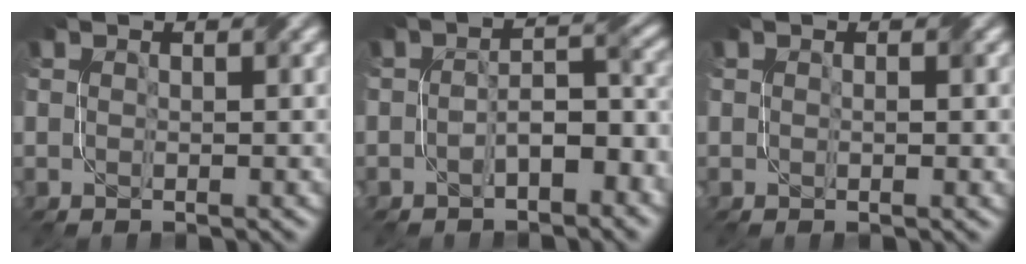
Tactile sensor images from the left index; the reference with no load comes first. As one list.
[{"total": 4.0, "force": [-1.9, 1.6, 3.1], "torque": [-0.054, 0.011, -0.032]}, {"total": 1.1, "force": [0.0, 0.2, 1.1], "torque": [-0.017, -0.001, 0.001]}]